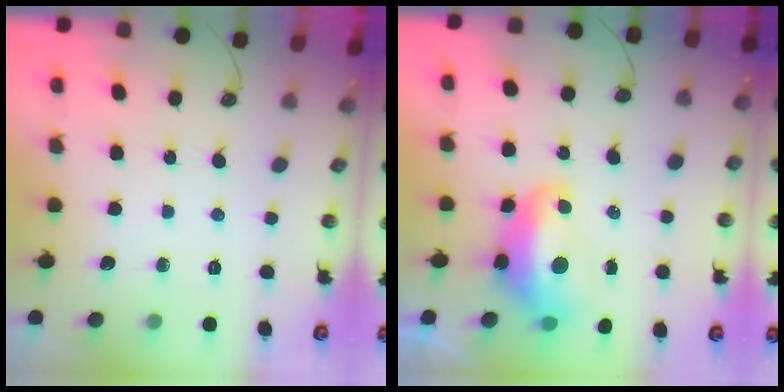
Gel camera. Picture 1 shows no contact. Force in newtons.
{"total": 4.1, "press": 4.0, "slide": 0.8}